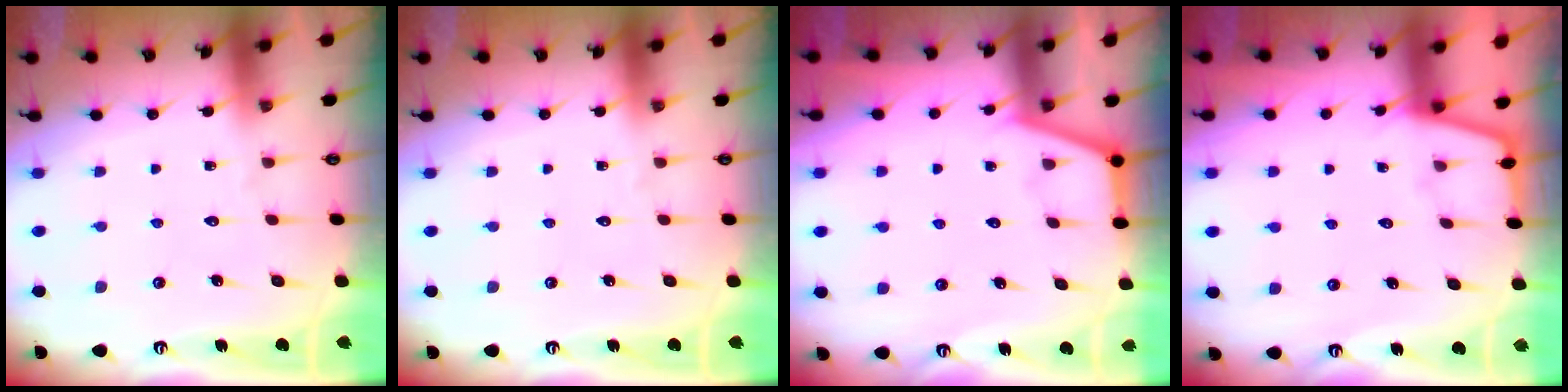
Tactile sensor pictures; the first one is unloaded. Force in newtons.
{"total": 0.0}
{"total": 2.8, "press": 2.8, "slide": 0.4}
{"total": 2.3, "press": 2.3, "slide": 0.4}